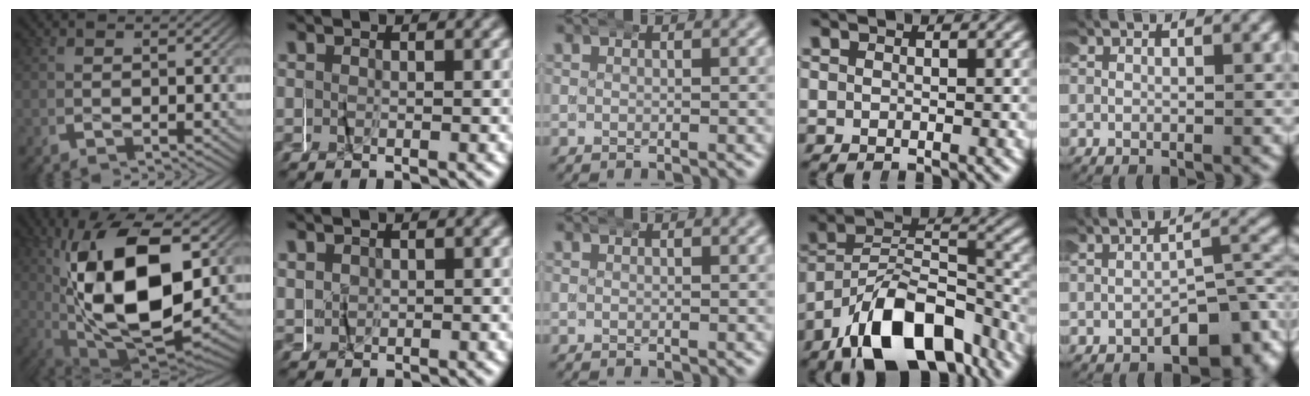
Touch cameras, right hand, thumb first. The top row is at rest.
{"thumb": {"total": 20.5, "force": [-0.5, 11.3, 17.1], "torque": [-0.339, -0.027, 0.010]}, "index": {"total": 0.6, "force": [0.2, 0.3, -0.5], "torque": [0.001, 0.002, 0.004]}, "ring": {"total": 13.7, "force": [-6.3, 8.0, 9.1], "torque": [-0.141, -0.027, -0.093]}, "little": {"total": 3.9, "force": [-2.6, 1.5, 2.6], "torque": [-0.032, 0.004, -0.034]}}